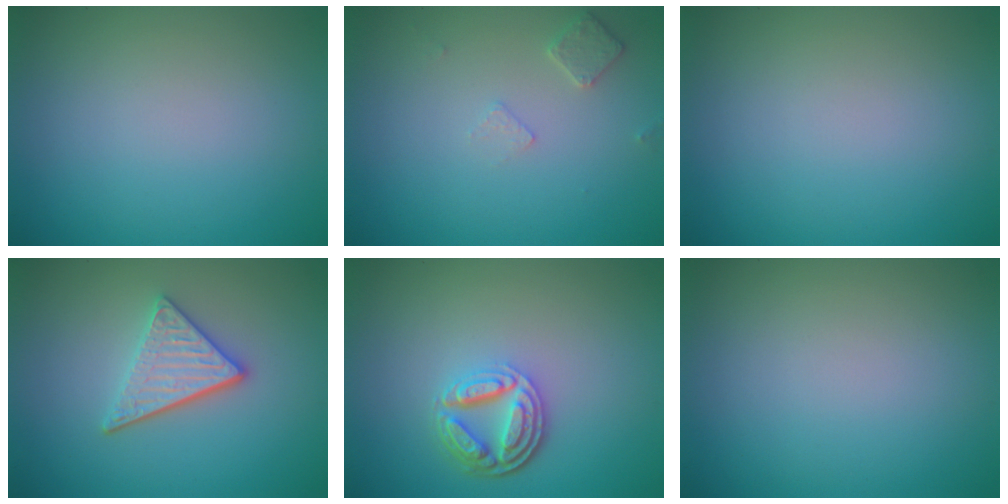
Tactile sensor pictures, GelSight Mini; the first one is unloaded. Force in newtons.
{"total": 1.5, "press": 1.4, "slide": 0.3}
{"total": 0.0}
{"total": 3.6, "press": 3.1, "slide": 1.9}
{"total": 4.4, "press": 3.4, "slide": 2.8}
{"total": 0.0}